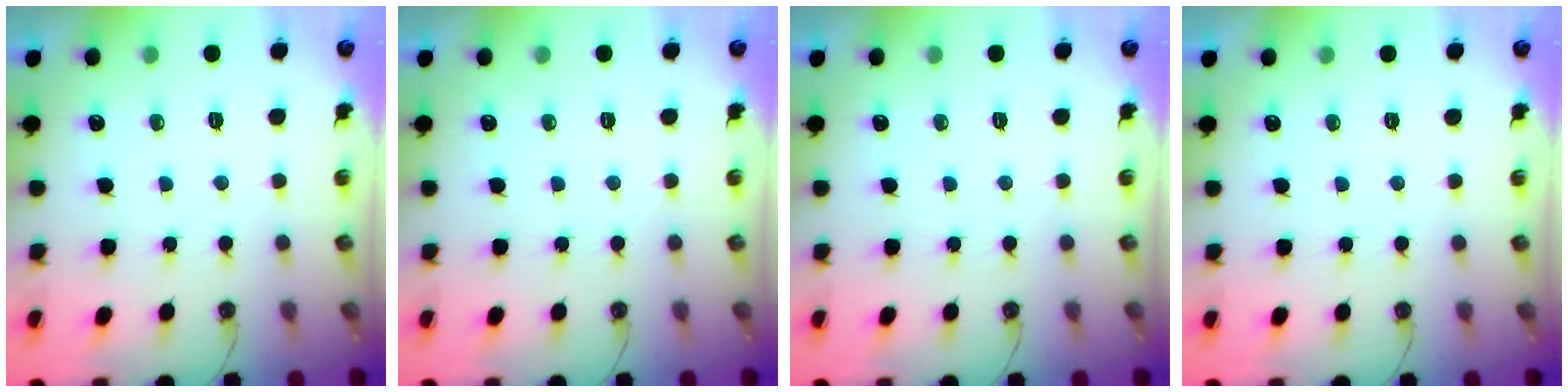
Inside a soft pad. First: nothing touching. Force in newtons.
{"total": 0.0}
{"total": 0.0}
{"total": 0.0}